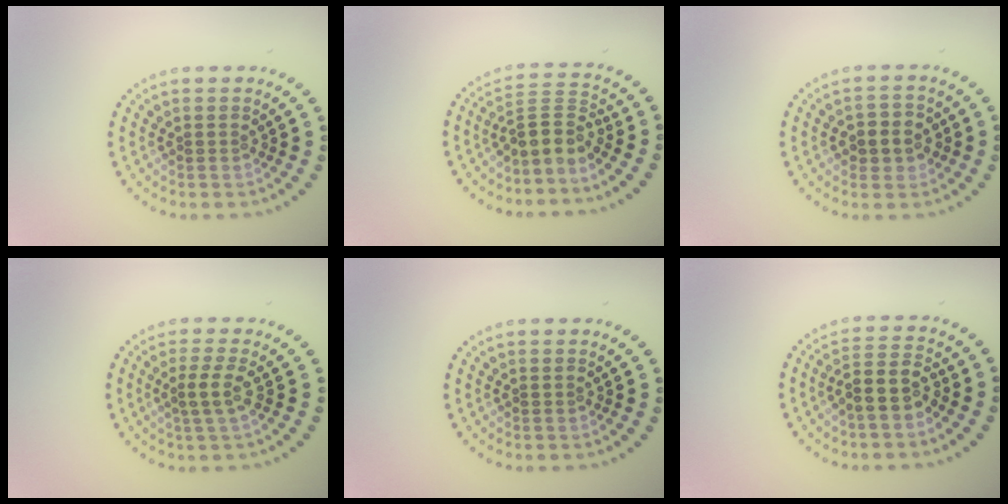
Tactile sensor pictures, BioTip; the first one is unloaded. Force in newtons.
{"total": 3.2, "press": 2.3, "slide": 2.1}
{"total": 2.9, "press": 2.8, "slide": 0.8}
{"total": 1.7, "press": 1.5, "slide": 0.9}
{"total": 0.0}
{"total": 3.3, "press": 2.9, "slide": 1.5}